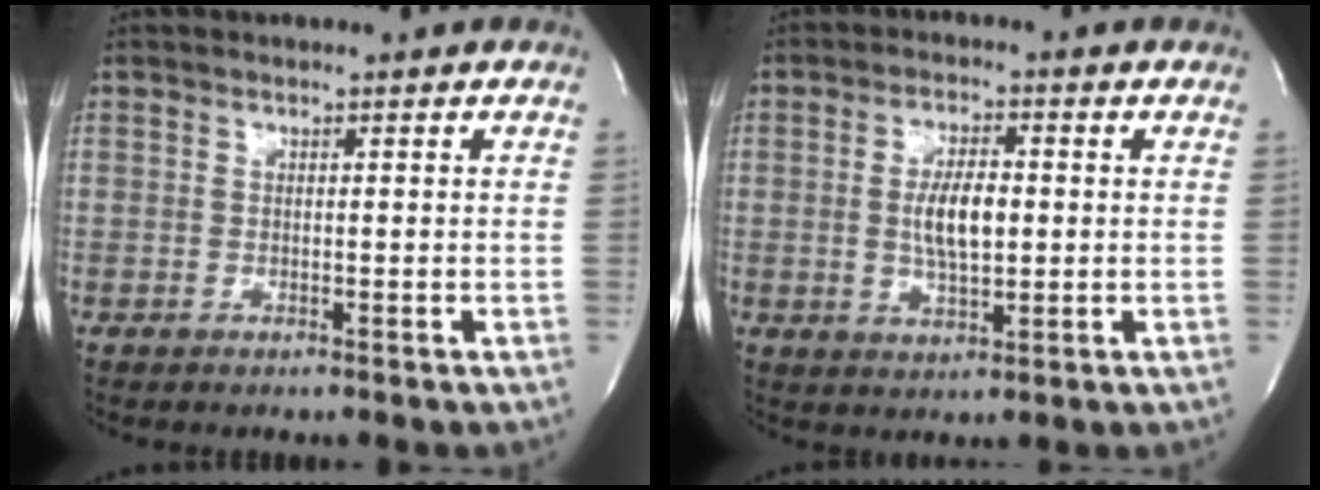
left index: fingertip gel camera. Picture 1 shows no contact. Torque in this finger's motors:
{"motor_torque": [0.94, 0.08, 0.20, 0.07]}